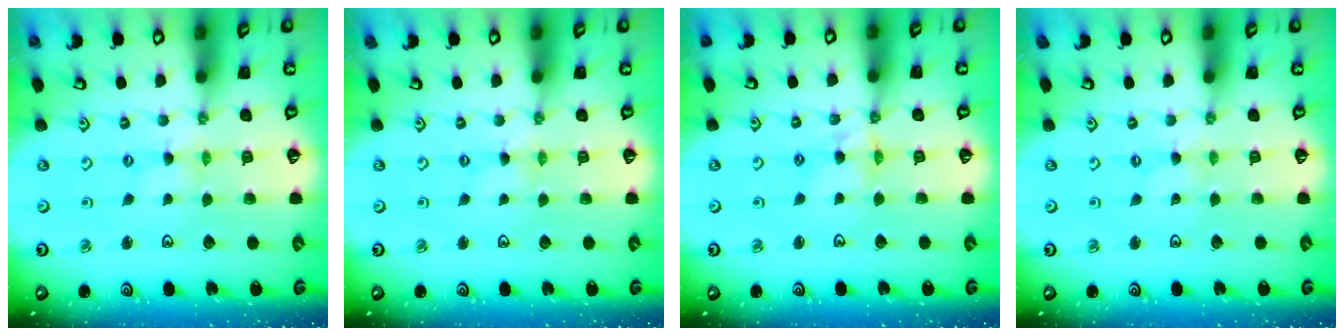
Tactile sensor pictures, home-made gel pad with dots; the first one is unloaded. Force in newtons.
{"total": 0.0}
{"total": 5.2, "press": 5.2, "slide": 0.4}
{"total": 0.0}